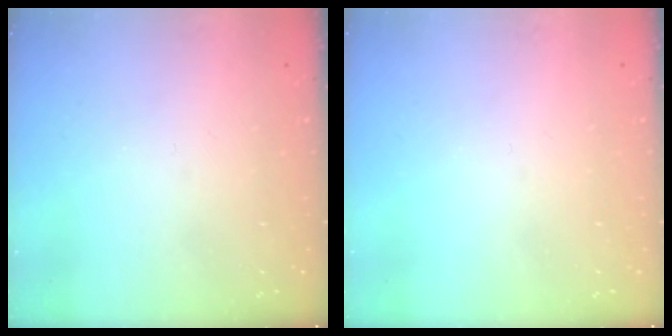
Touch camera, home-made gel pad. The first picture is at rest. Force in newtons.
{"total": 0.0}